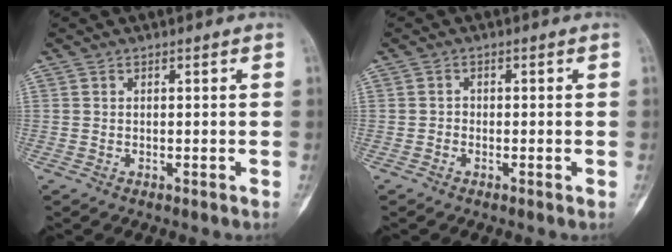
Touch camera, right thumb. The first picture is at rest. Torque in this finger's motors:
{"motor_torque": [0.66, -0.04, 0.10, -0.50, 0.03]}